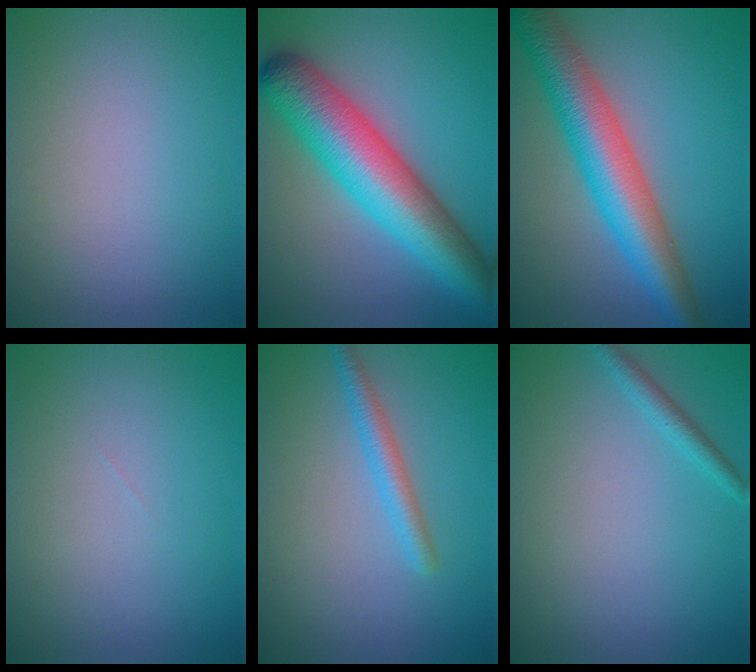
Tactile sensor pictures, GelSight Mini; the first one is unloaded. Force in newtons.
{"total": 10.0, "press": 10.0, "slide": 0.3}
{"total": 7.9, "press": 7.9, "slide": 0.2}
{"total": 0.0}
{"total": 2.2, "press": 2.2, "slide": 0.1}
{"total": 1.4, "press": 1.4, "slide": 0.1}